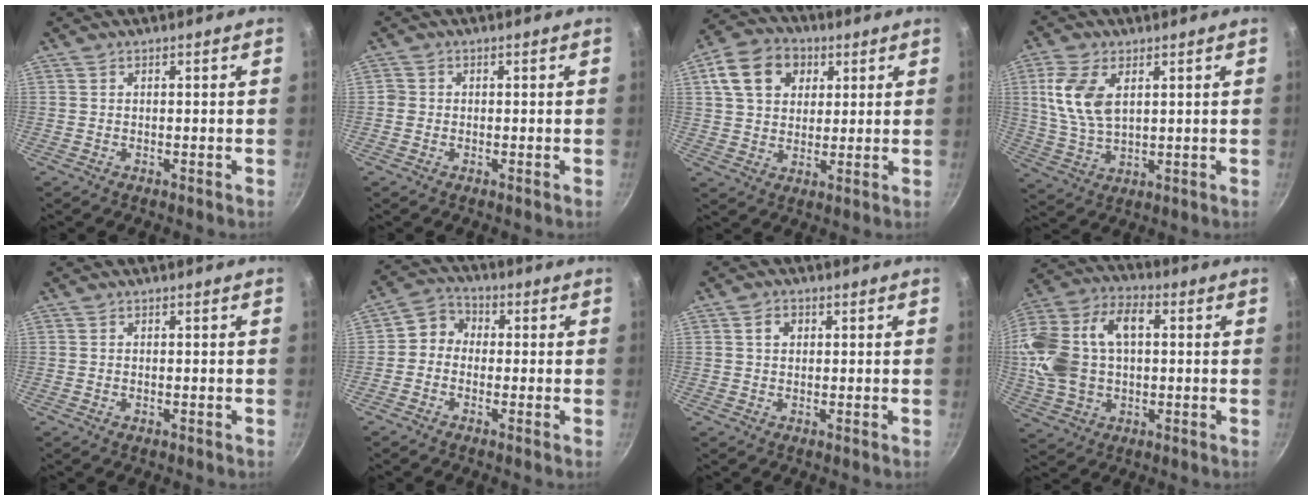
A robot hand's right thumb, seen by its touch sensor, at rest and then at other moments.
{"total": 1.3, "force": [-0.4, 1.2, 0.3], "torque": [-0.002, 0.004, -0.010]}
{"total": 12.1, "force": [4.4, 9.2, 6.5], "torque": [-0.095, 0.003, 0.065]}
{"total": 10.4, "force": [3.0, 5.8, 8.1], "torque": [-0.160, -0.012, 0.062]}
{"total": 0.0}
{"total": 5.1, "force": [-0.6, 4.5, 2.3], "torque": [-0.016, 0.021, -0.032]}
{"total": 2.4, "force": [0.6, 1.9, 1.3], "torque": [-0.013, 0.003, 0.008]}
{"total": 19.6, "force": [2.0, 13.0, 14.5], "torque": [-0.282, 0.037, 0.032]}